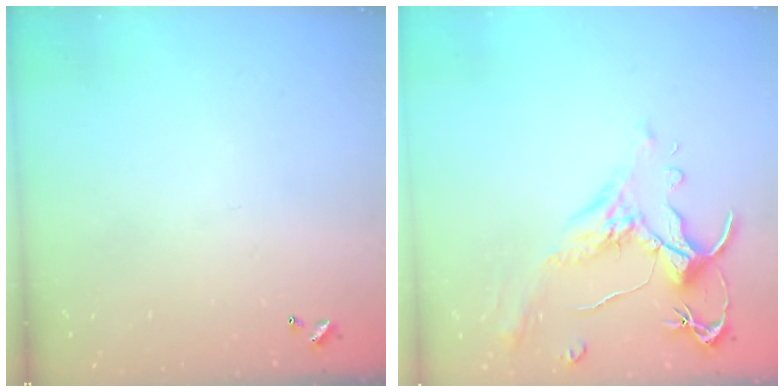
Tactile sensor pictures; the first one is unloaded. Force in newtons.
{"total": 1.5, "press": 1.0, "slide": 1.1}